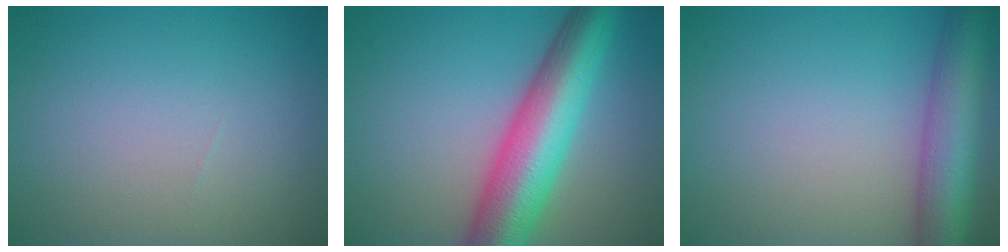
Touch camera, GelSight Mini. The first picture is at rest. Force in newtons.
{"total": 9.9, "press": 9.9, "slide": 0.2}
{"total": 7.4, "press": 7.4, "slide": 0.3}